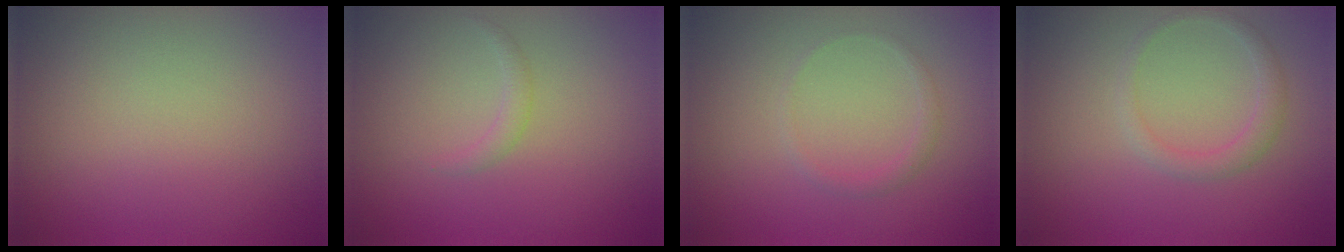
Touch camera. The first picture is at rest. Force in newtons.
{"total": 0.9, "press": 0.9, "slide": 0.1}
{"total": 0.9, "press": 0.9, "slide": 0.1}
{"total": 1.7, "press": 1.7, "slide": 0.1}